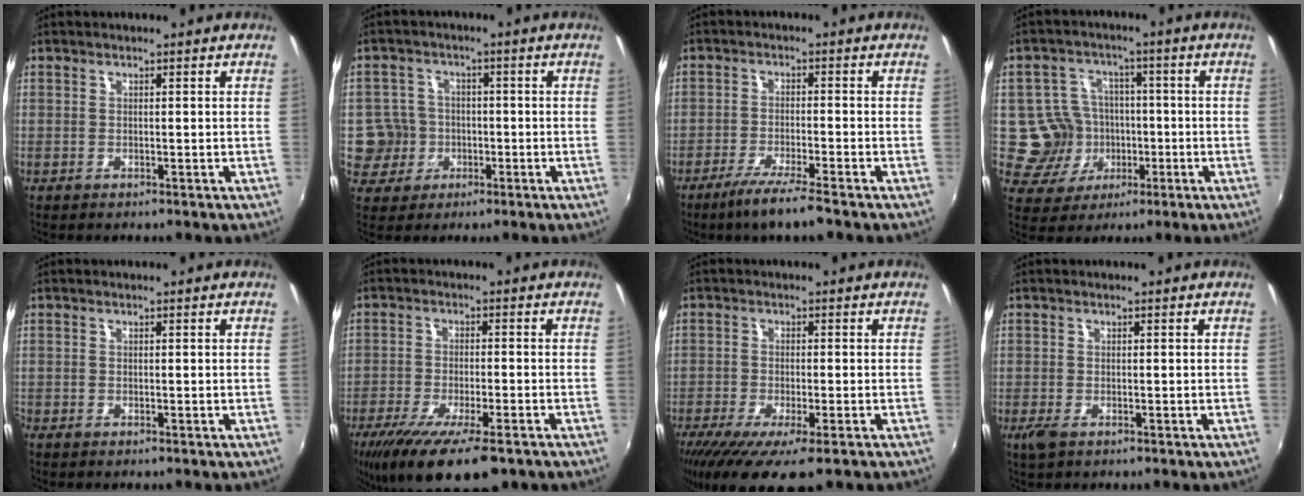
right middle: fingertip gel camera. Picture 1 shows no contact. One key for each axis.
{"total": 6.7, "fx": -1.4, "fy": 6.5, "fz": 0.8, "tx": -0.034, "ty": 0.009, "tz": -0.021}
{"total": 6.9, "fx": -5.2, "fy": 0.0, "fz": 4.5, "tx": -0.103, "ty": -0.015, "tz": -0.093}
{"total": 9.4, "fx": -2.0, "fy": 9.0, "fz": 2.1, "tx": -0.062, "ty": 0.008, "tz": -0.021}
{"total": 0.0}
{"total": 15.0, "fx": -10.2, "fy": 3.9, "fz": 10.4, "tx": -0.208, "ty": -0.055, "tz": -0.166}
{"total": 11.8, "fx": -7.7, "fy": 2.8, "fz": 8.4, "tx": -0.173, "ty": -0.047, "tz": -0.127}
{"total": 2.2, "fx": -1.3, "fy": 0.9, "fz": 1.6, "tx": -0.032, "ty": -0.008, "tz": -0.023}